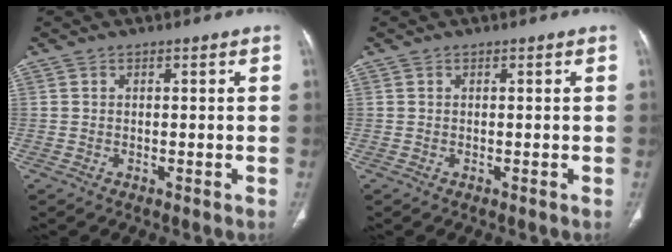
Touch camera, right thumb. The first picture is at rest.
{"total": 0.0}